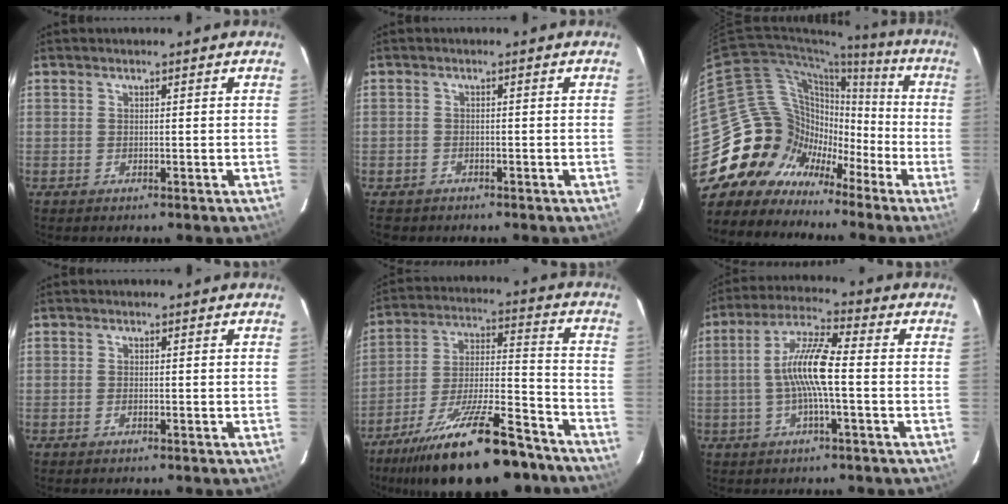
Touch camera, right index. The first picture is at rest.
{"total": 3.0, "force": [-2.1, 2.1, 0.6], "torque": [-0.027, -0.001, -0.034]}
{"total": 18.4, "force": [-9.8, 14.9, 4.4], "torque": [-0.095, 0.056, -0.166]}
{"total": 0.6, "force": [-0.3, 0.3, 0.3], "torque": [-0.007, -0.001, -0.005]}
{"total": 24.7, "force": [-18.5, 6.8, 14.9], "torque": [-0.267, -0.022, -0.282]}
{"total": 9.8, "force": [-1.2, 1.1, 9.7], "torque": [-0.193, 0.012, -0.025]}